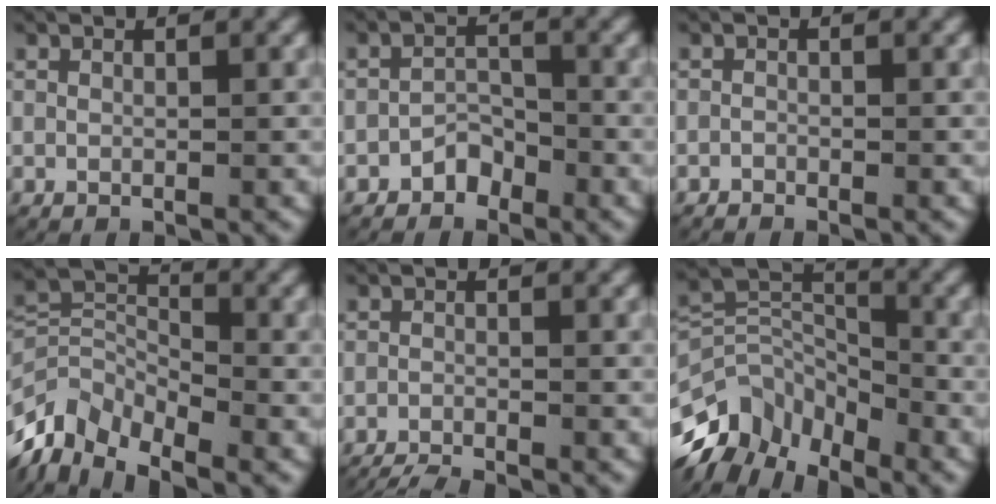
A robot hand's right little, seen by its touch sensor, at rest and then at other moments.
{"total": 2.4, "force": [-1.8, 1.4, 0.6], "torque": [-0.012, 0.003, -0.038]}
{"total": 0.7, "force": [-0.7, 0.2, -0.2], "torque": [-0.001, -0.007, -0.012]}
{"total": 8.8, "force": [-3.0, 6.6, 4.9], "torque": [-0.107, -0.033, -0.052]}
{"total": 4.9, "force": [-4.7, 1.2, 0.8], "torque": [-0.017, -0.017, -0.072]}
{"total": 10.3, "force": [-3.3, 7.5, 6.2], "torque": [-0.113, -0.031, -0.056]}